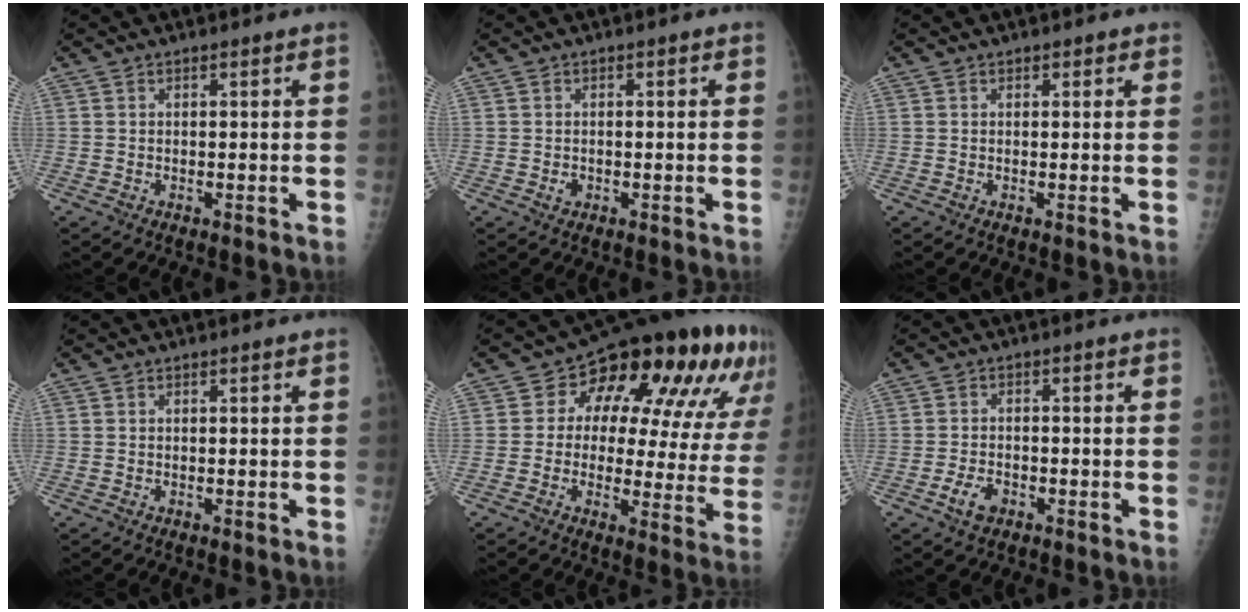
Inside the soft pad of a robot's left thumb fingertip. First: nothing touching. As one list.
[{"total": 1.3, "force": [-0.4, 1.1, 0.5], "torque": [-0.002, 0.003, -0.006]}, {"total": 0.9, "force": [0.5, 0.6, 0.4], "torque": [0.006, -0.001, 0.003]}, {"total": 0.0}, {"total": 23.7, "force": [10.1, 11.8, 17.9], "torque": [-0.198, 0.008, 0.132]}, {"total": 4.0, "force": [-2.1, 2.5, 2.3], "torque": [-0.038, 0.012, -0.037]}]